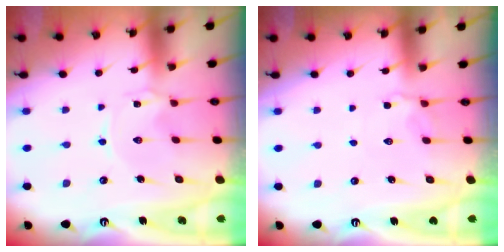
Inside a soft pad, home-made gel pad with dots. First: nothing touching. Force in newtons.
{"total": 2.8, "press": 2.6, "slide": 1.1}